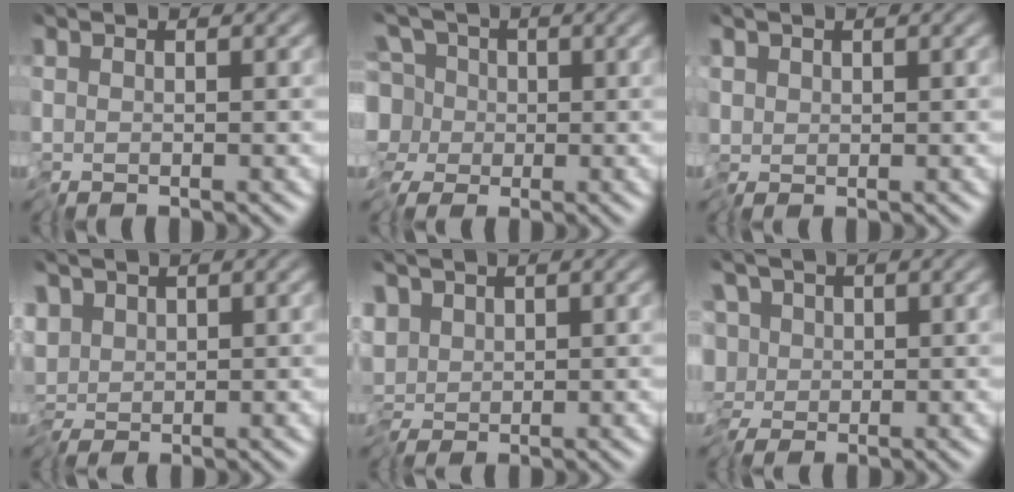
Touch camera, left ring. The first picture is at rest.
{"total": 5.1, "force": [-1.2, 4.2, 2.8], "torque": [-0.043, 0.018, -0.039]}
{"total": 1.0, "force": [-0.3, 0.9, 0.5], "torque": [-0.006, 0.001, -0.010]}
{"total": 2.0, "force": [-0.1, 1.1, 1.6], "torque": [-0.027, 0.006, -0.009]}
{"total": 2.3, "force": [-0.2, 1.4, 1.8], "torque": [-0.029, 0.007, -0.012]}
{"total": 5.4, "force": [-0.7, 4.1, 3.5], "torque": [-0.046, 0.019, -0.039]}